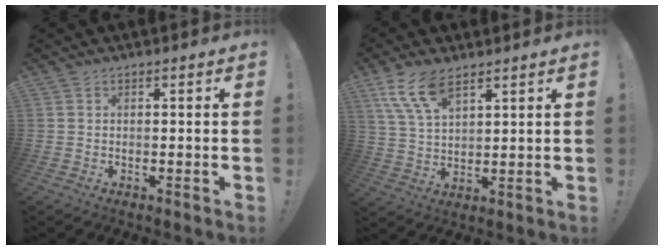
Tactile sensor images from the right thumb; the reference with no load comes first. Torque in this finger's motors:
{"motor_torque": [1.03, 1.63, 0.47, -0.22, 0.31]}